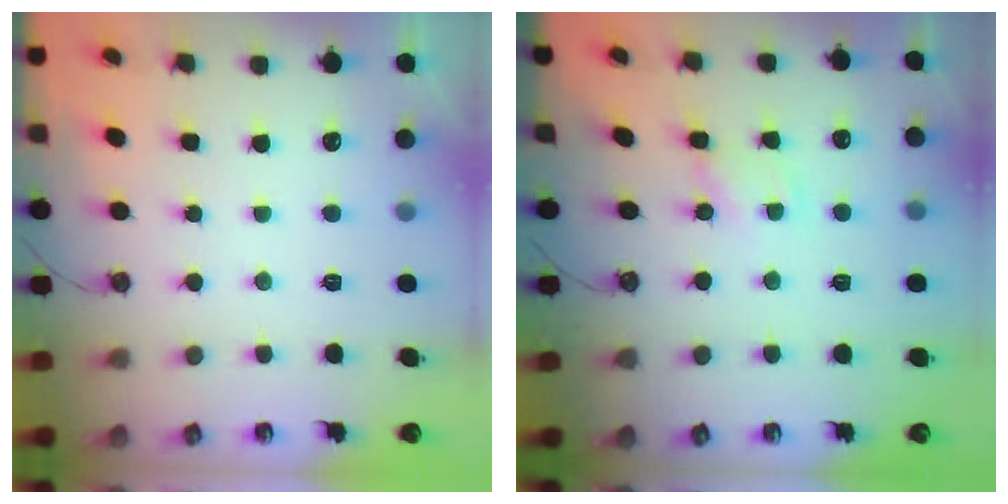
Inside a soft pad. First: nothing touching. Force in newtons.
{"total": 1.8, "press": 1.8, "slide": 0.2}